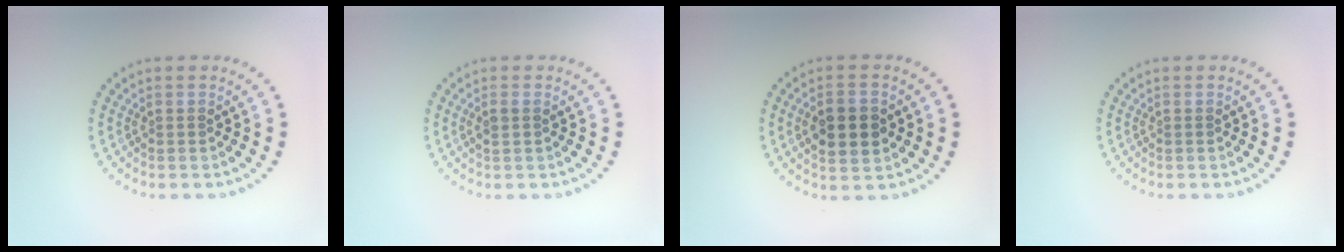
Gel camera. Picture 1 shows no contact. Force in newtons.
{"total": 1.1, "press": 1.0, "slide": 0.4}
{"total": 4.5, "press": 4.5, "slide": 0.2}
{"total": 0.0}